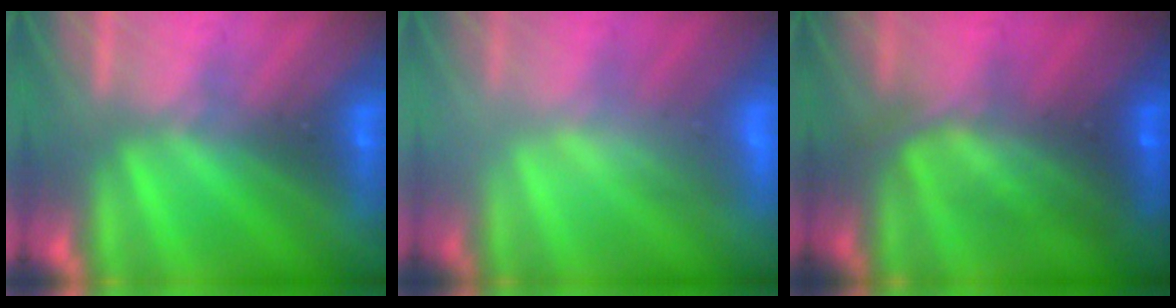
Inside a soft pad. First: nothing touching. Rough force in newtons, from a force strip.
{"total": 2.3}
{"total": 7.4}